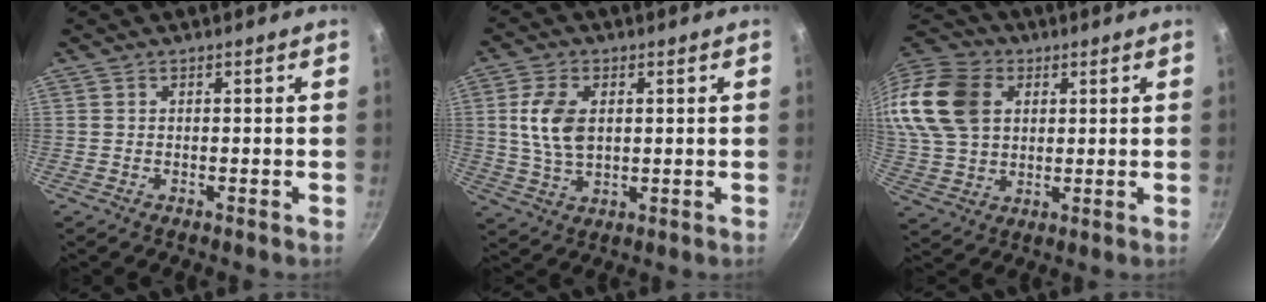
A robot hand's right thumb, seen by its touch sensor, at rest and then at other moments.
{"total": 9.0, "force": [1.6, 5.5, 6.9], "torque": [-0.125, -0.005, 0.032]}
{"total": 21.1, "force": [6.0, 15.5, 12.9], "torque": [-0.271, 0.017, 0.113]}